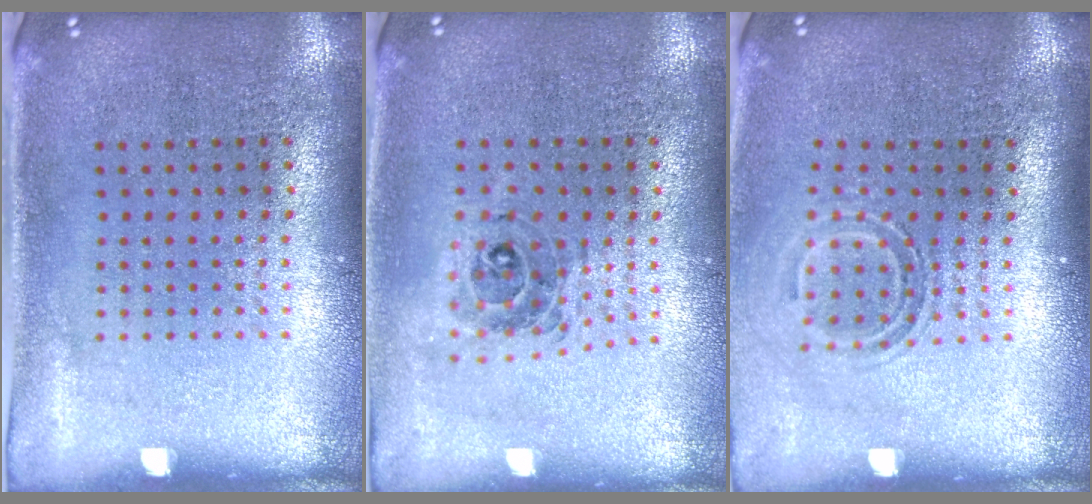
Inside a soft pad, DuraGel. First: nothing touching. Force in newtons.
{"total": 0.8, "press": 0.8, "slide": 0.1}
{"total": 1.6, "press": 1.0, "slide": 1.2}